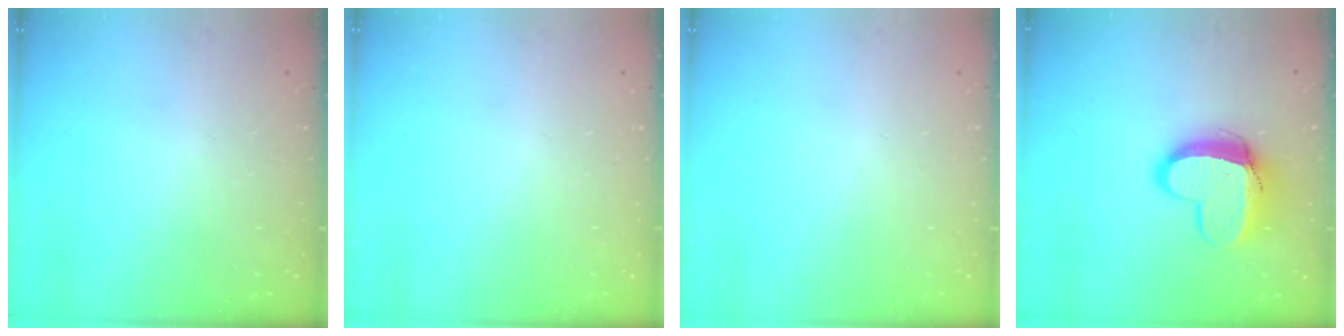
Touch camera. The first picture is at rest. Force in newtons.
{"total": 0.0}
{"total": 0.0}
{"total": 12.7, "press": 12.7, "slide": 1.1}